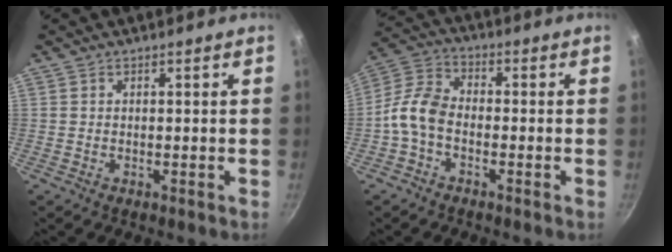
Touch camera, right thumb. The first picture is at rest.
{"total": 7.8, "force": [-2.6, 4.9, 5.4], "torque": [-0.110, 0.039, -0.069]}